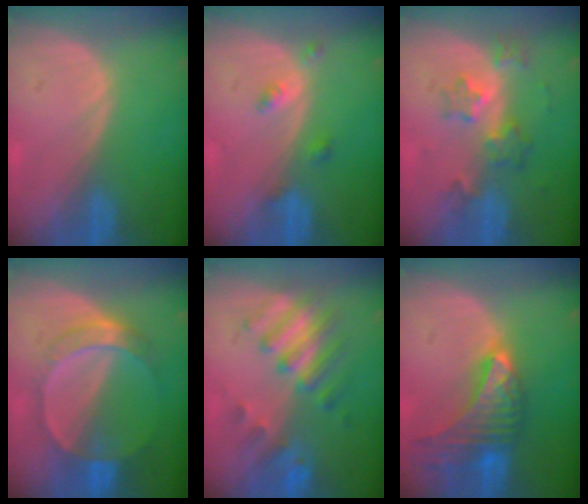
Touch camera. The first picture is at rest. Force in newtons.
{"total": 2.5, "press": 2.5, "slide": 0.2}
{"total": 6.1, "press": 5.5, "slide": 2.7}
{"total": 7.4, "press": 6.4, "slide": 3.8}
{"total": 7.4, "press": 7.3, "slide": 1.1}
{"total": 9.8, "press": 8.7, "slide": 4.4}